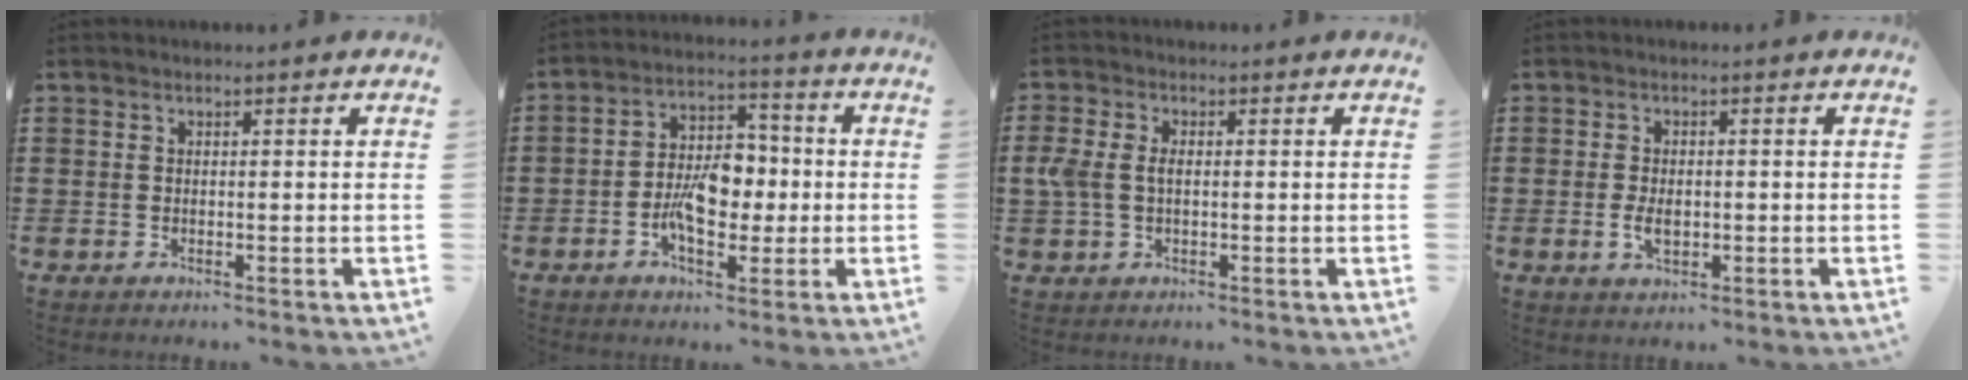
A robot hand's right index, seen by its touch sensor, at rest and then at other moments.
{"total": 7.6, "force": [-1.6, 4.8, 5.7], "torque": [-0.100, 0.004, -0.036]}
{"total": 3.5, "force": [0.1, 2.3, 2.6], "torque": [-0.077, 0.000, -0.007]}
{"total": 2.9, "force": [-0.4, 1.6, 2.3], "torque": [-0.045, 0.000, -0.006]}